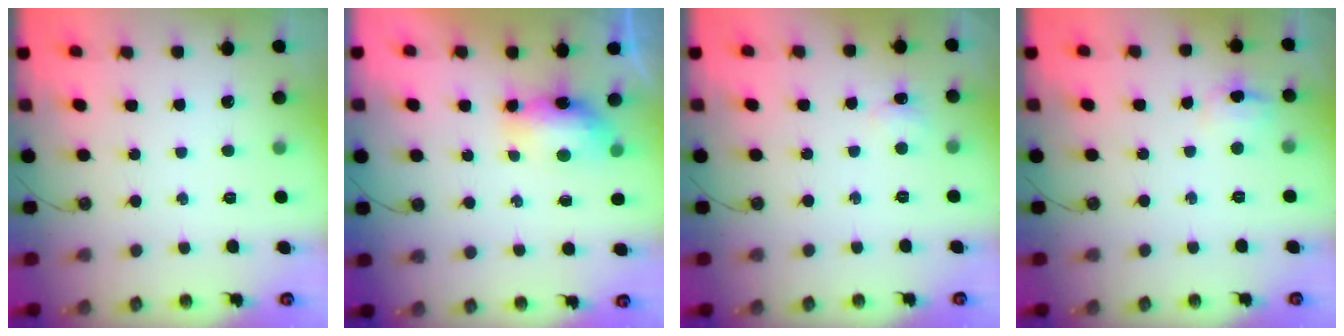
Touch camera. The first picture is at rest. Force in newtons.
{"total": 7.1, "press": 7.1, "slide": 0.7}
{"total": 4.3, "press": 4.2, "slide": 0.7}
{"total": 5.4, "press": 5.4, "slide": 0.9}